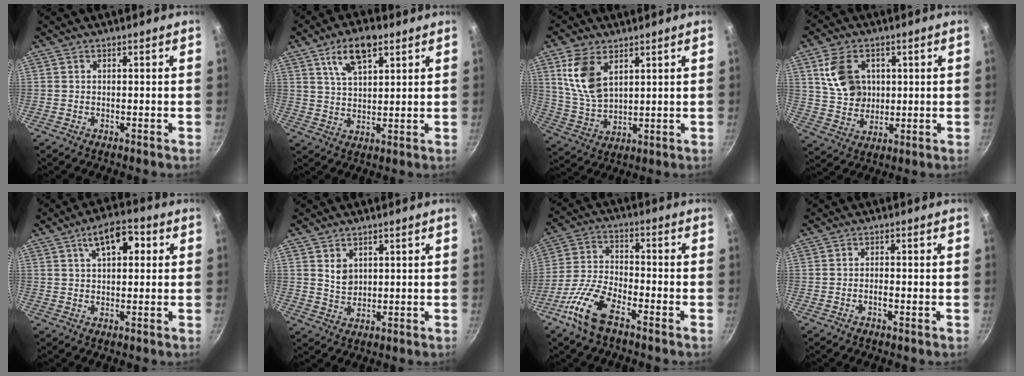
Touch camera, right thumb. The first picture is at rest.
{"total": 9.8, "force": [5.1, 4.5, 7.1], "torque": [-0.111, -0.011, 0.092]}
{"total": 10.9, "force": [4.6, 6.2, 7.7], "torque": [-0.141, -0.024, 0.100]}
{"total": 11.1, "force": [3.1, 8.5, 6.5], "torque": [-0.098, -0.015, 0.063]}
{"total": 8.6, "force": [2.8, 4.3, 6.9], "torque": [-0.089, 0.012, 0.037]}
{"total": 3.8, "force": [1.5, 2.8, 2.0], "torque": [-0.023, -0.009, 0.032]}
{"total": 11.3, "force": [-6.8, 4.2, 8.0], "torque": [-0.163, 0.031, -0.141]}
{"total": 1.8, "force": [-0.6, 0.5, 1.6], "torque": [-0.034, 0.003, -0.013]}